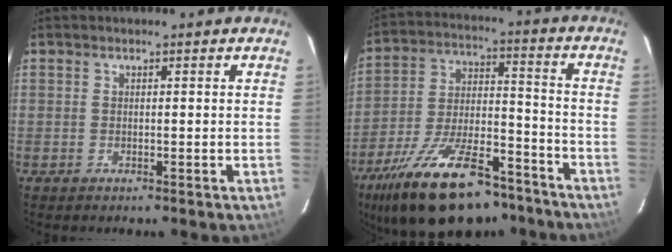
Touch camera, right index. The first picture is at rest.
{"total": 24.7, "force": [-17.6, 9.8, 14.4], "torque": [-0.268, -0.012, -0.271]}